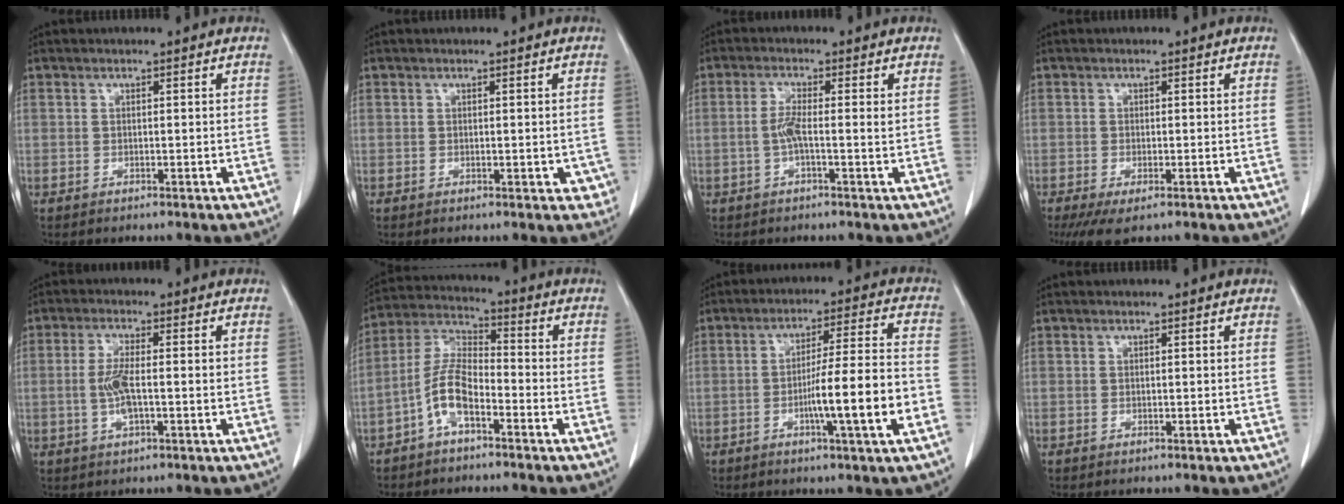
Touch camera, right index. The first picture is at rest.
{"total": 2.8, "force": [-0.4, 1.6, 2.3], "torque": [-0.009, -0.002, -0.002]}
{"total": 3.0, "force": [-0.4, 0.1, 3.0], "torque": [-0.061, 0.003, -0.008]}
{"total": 4.2, "force": [-2.6, 1.2, 3.1], "torque": [-0.053, -0.012, -0.042]}
{"total": 4.9, "force": [-0.6, 1.1, 4.7], "torque": [-0.101, -0.001, -0.012]}
{"total": 7.8, "force": [-3.9, 3.0, 6.0], "torque": [-0.139, 0.020, -0.079]}
{"total": 11.7, "force": [-3.5, -0.4, 11.1], "torque": [-0.179, -0.001, -0.059]}
{"total": 0.0}